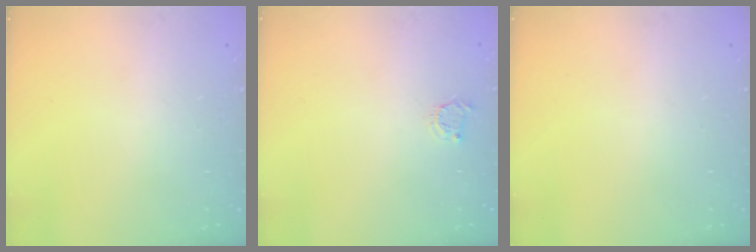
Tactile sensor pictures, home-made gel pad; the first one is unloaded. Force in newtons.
{"total": 2.9, "press": 2.8, "slide": 0.4}
{"total": 0.0}